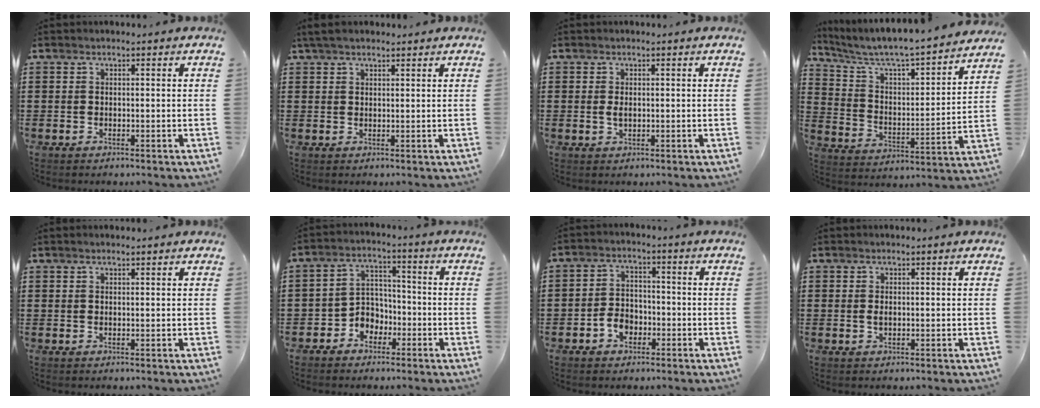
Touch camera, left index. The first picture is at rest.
{"total": 2.3, "force": [1.7, 0.6, 1.4], "torque": [-0.031, 0.005, 0.033]}
{"total": 1.6, "force": [0.0, 0.7, 1.4], "torque": [-0.036, -0.001, -0.002]}
{"total": 5.1, "force": [4.6, 0.2, 2.2], "torque": [-0.066, -0.047, 0.067]}
{"total": 0.6, "force": [0.4, 0.0, 0.4], "torque": [-0.008, -0.001, 0.009]}
{"total": 4.6, "force": [-2.8, 3.5, 1.1], "torque": [-0.031, 0.008, -0.058]}
{"total": 4.1, "force": [-2.1, 2.9, 2.0], "torque": [-0.047, 0.003, -0.042]}
{"total": 1.0, "force": [0.0, 0.4, 0.9], "torque": [-0.020, 0.001, 0.000]}